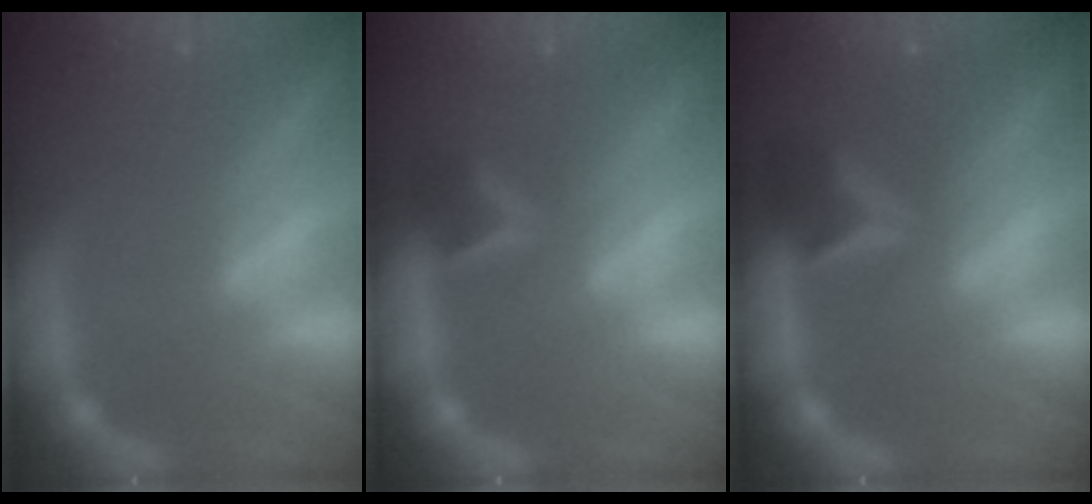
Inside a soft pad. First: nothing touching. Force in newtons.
{"total": 3.4}
{"total": 4.4}